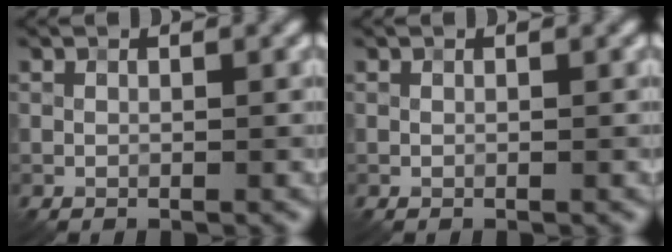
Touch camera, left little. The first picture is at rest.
{"total": 0.0}